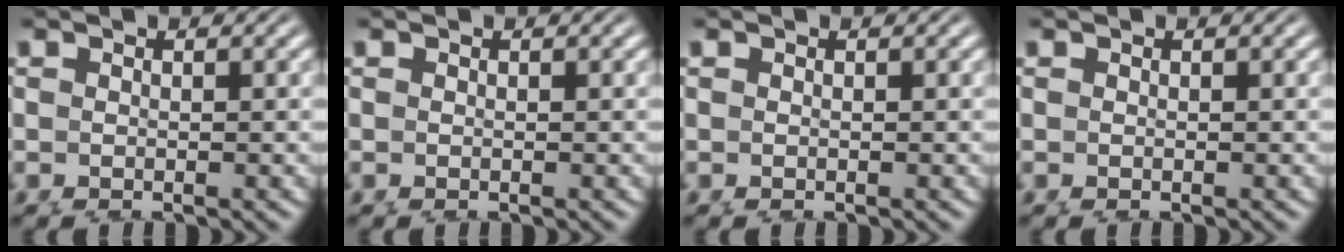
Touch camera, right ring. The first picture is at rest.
{"total": 0.0}
{"total": 0.0}
{"total": 0.0}